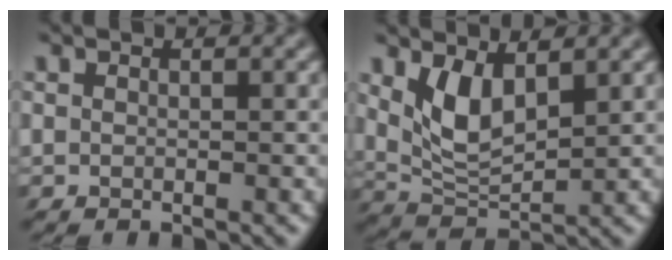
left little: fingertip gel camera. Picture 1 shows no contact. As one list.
[{"total": 4.5, "force": [1.7, 1.6, 3.9], "torque": [-0.077, -0.007, 0.032]}]